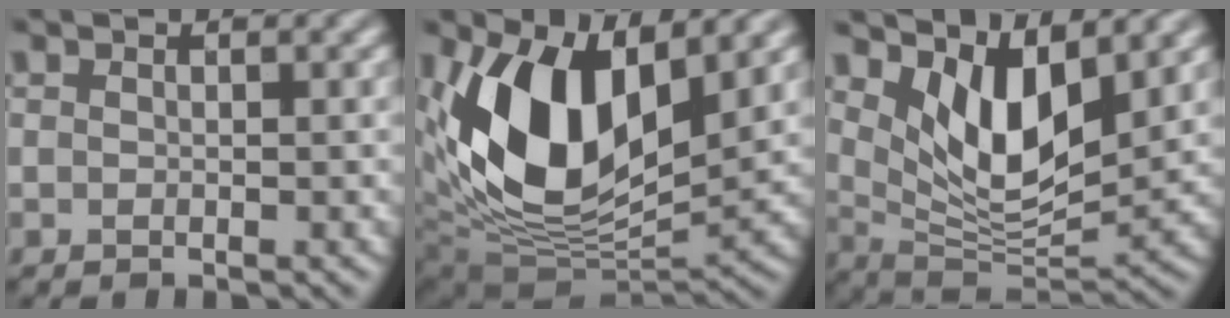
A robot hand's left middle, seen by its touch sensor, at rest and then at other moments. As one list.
[{"total": 12.6, "force": [3.8, 7.0, 9.8], "torque": [-0.192, -0.009, 0.069]}, {"total": 7.9, "force": [3.2, 3.6, 6.2], "torque": [-0.124, -0.022, 0.059]}]